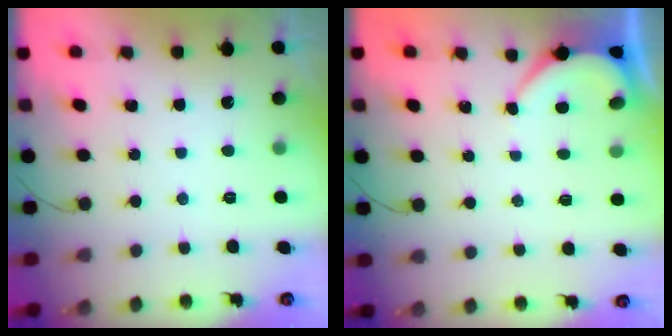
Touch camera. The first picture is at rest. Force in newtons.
{"total": 2.2, "press": 2.2, "slide": 0.2}